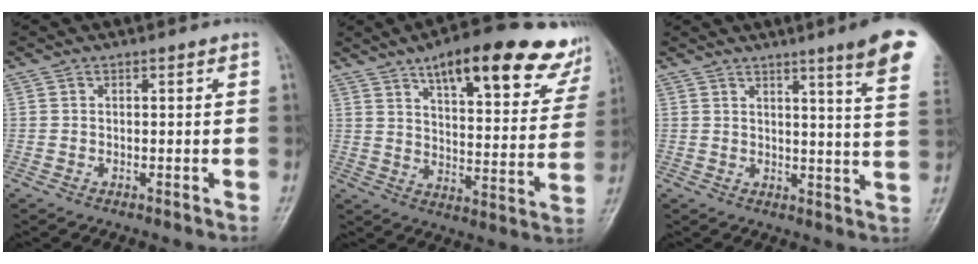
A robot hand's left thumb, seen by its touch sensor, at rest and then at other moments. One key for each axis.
{"total": 24.3, "fx": 16.0, "fy": 7.4, "fz": 16.8, "tx": -0.192, "ty": -0.045, "tz": 0.214}
{"total": 11.9, "fx": 7.3, "fy": 0.2, "fz": 9.4, "tx": -0.111, "ty": -0.035, "tz": 0.077}